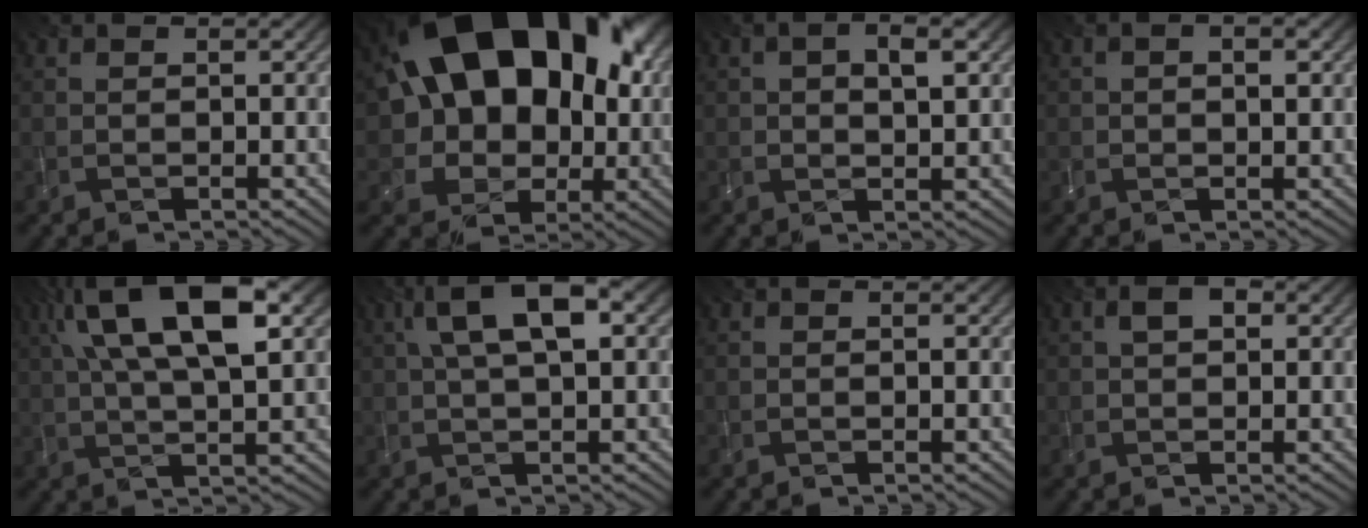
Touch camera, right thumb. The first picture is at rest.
{"total": 20.8, "force": [5.1, 14.8, 13.7], "torque": [-0.218, 0.030, 0.100]}
{"total": 4.3, "force": [1.3, 2.1, 3.5], "torque": [-0.057, 0.000, 0.020]}
{"total": 2.6, "force": [0.4, 1.4, 2.1], "torque": [-0.031, 0.001, 0.008]}
{"total": 13.8, "force": [5.0, 5.3, 11.8], "torque": [-0.221, 0.010, 0.084]}
{"total": 8.8, "force": [2.6, 3.1, 7.8], "torque": [-0.147, 0.021, 0.041]}
{"total": 0.0}
{"total": 2.6, "force": [0.6, 1.6, 2.0], "torque": [-0.032, 0.004, 0.007]}